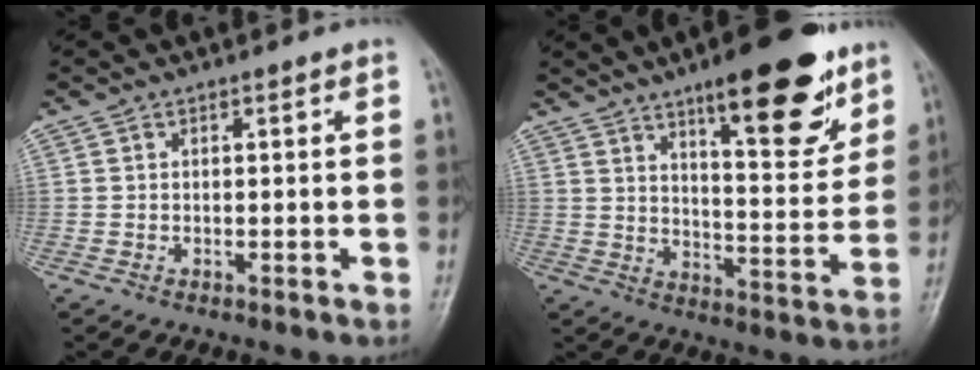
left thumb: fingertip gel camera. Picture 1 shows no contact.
{"total": 18.7, "force": [11.5, 5.8, 13.6], "torque": [-0.151, -0.062, 0.174]}